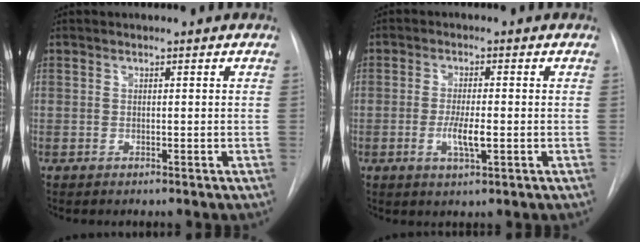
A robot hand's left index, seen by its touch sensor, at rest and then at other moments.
{"total": 4.2, "force": [-0.9, 0.7, 4.0], "torque": [-0.080, -0.006, -0.013]}